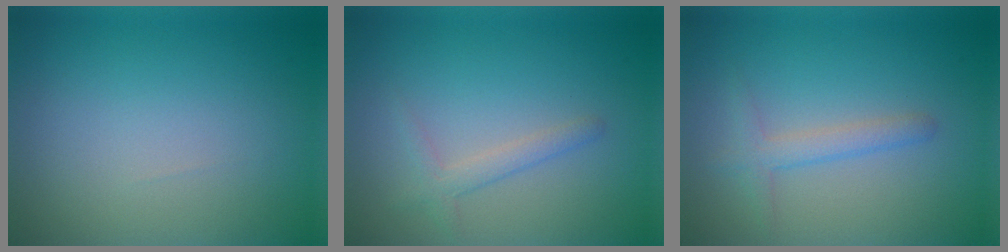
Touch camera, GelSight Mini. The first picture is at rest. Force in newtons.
{"total": 1.7, "press": 1.7, "slide": 0.1}
{"total": 2.0, "press": 2.0, "slide": 0.1}